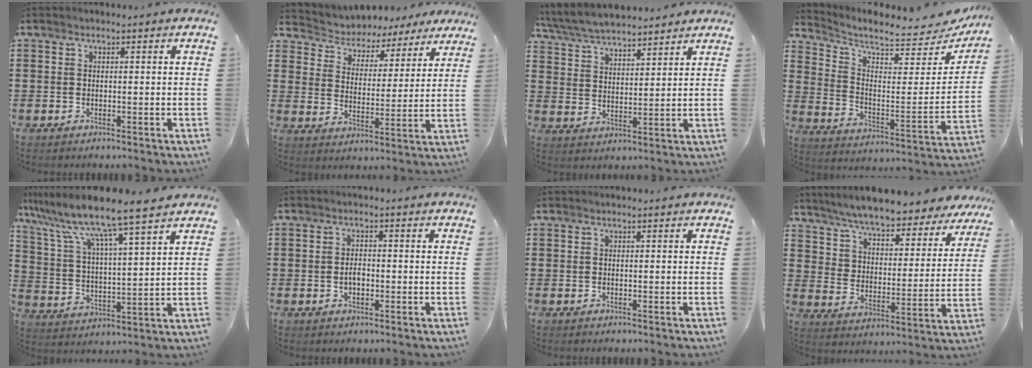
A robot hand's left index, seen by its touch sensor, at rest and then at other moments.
{"total": 4.1, "force": [4.0, 1.2, -0.3], "torque": [-0.024, -0.029, 0.065]}
{"total": 6.0, "force": [5.7, 0.8, 1.4], "torque": [-0.051, -0.021, 0.104]}
{"total": 6.2, "force": [5.7, 0.9, 2.4], "torque": [-0.068, -0.052, 0.092]}
{"total": 9.3, "force": [7.9, -0.5, 4.8], "torque": [-0.125, -0.052, 0.128]}
{"total": 2.0, "force": [-0.4, 1.1, 1.7], "torque": [-0.033, 0.004, -0.009]}
{"total": 0.0}
{"total": 6.3, "force": [6.1, 0.3, 1.4], "torque": [-0.056, -0.044, 0.105]}